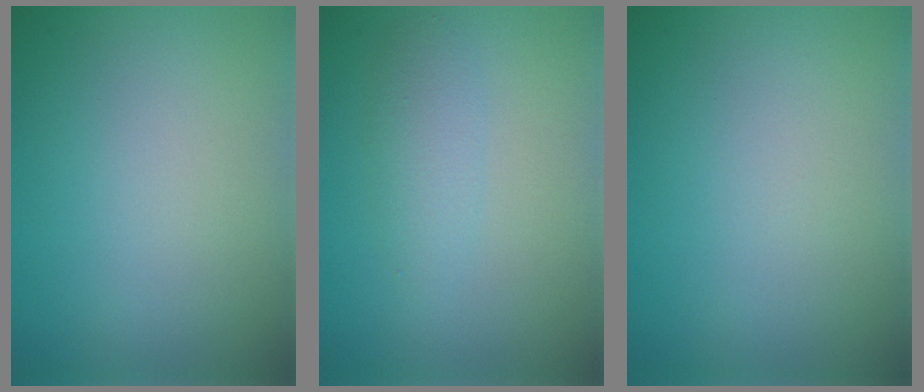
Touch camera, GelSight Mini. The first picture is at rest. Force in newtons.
{"total": 2.0, "press": 2.0, "slide": 0.0}
{"total": 0.0}